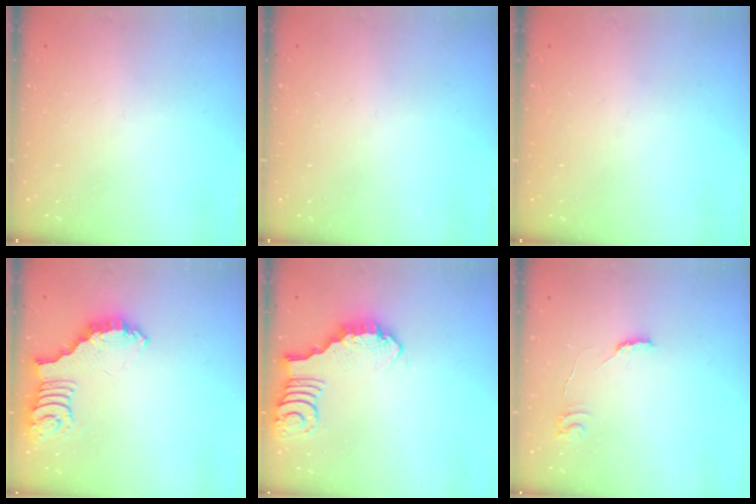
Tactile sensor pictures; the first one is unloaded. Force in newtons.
{"total": 0.0}
{"total": 0.0}
{"total": 2.7, "press": 2.6, "slide": 0.6}
{"total": 2.7, "press": 2.7, "slide": 0.2}
{"total": 6.6, "press": 6.6, "slide": 0.5}